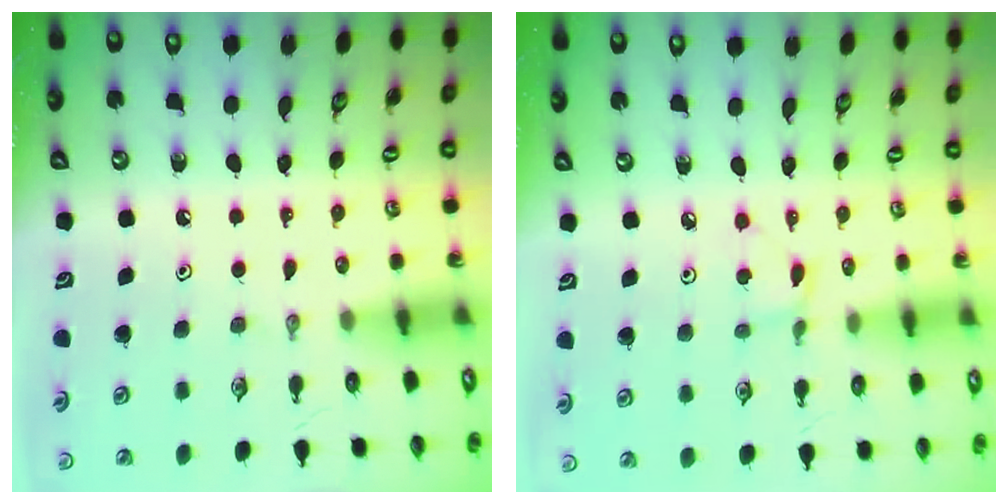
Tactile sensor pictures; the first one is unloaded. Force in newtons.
{"total": 2.2, "press": 2.2, "slide": 0.3}